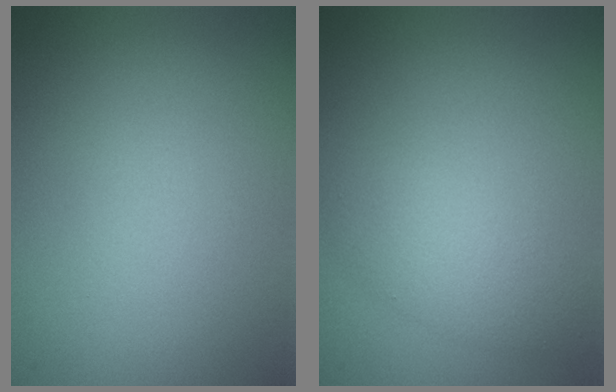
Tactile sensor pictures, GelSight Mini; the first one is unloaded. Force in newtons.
{"total": 2.7, "press": 2.7, "slide": 0.0}